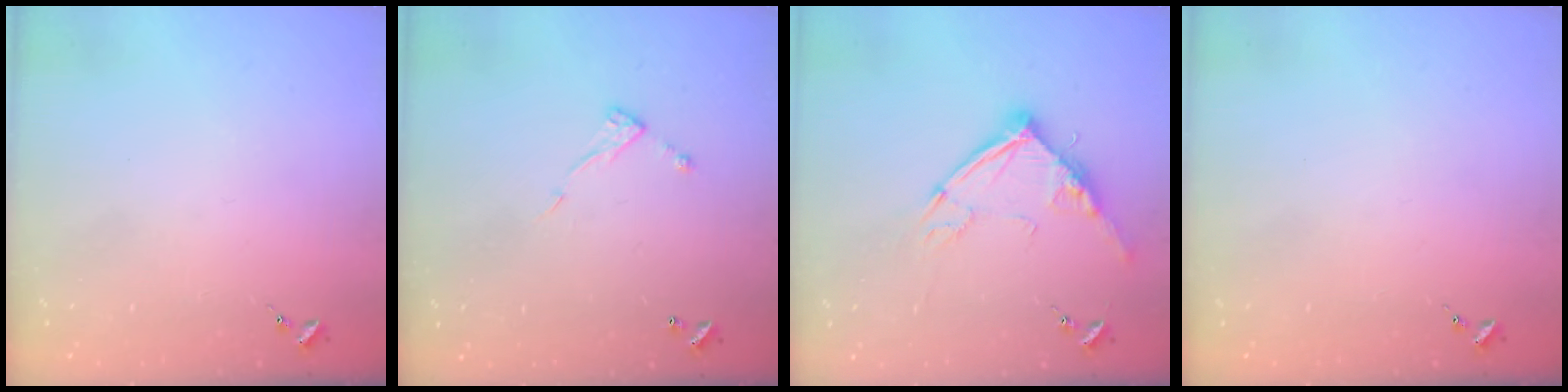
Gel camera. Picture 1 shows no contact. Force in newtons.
{"total": 6.4, "press": 6.4, "slide": 0.2}
{"total": 12.9, "press": 12.8, "slide": 1.3}
{"total": 0.0}